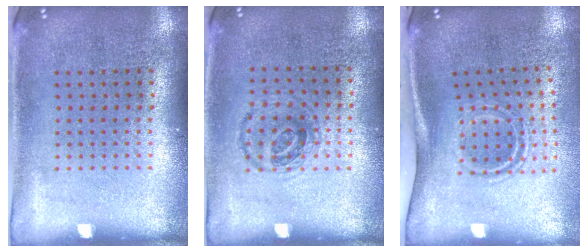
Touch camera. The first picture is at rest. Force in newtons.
{"total": 1.0, "press": 0.8, "slide": 0.5}
{"total": 1.8, "press": 1.1, "slide": 1.5}